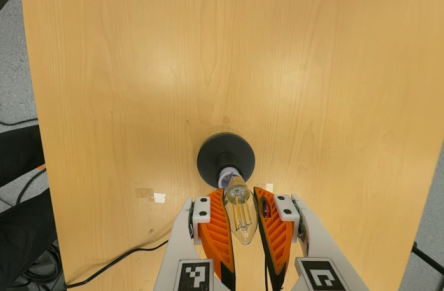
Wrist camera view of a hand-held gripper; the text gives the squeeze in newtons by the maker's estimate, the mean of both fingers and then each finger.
{"total": 21.3, "left": 24.3, "right": 18.2}